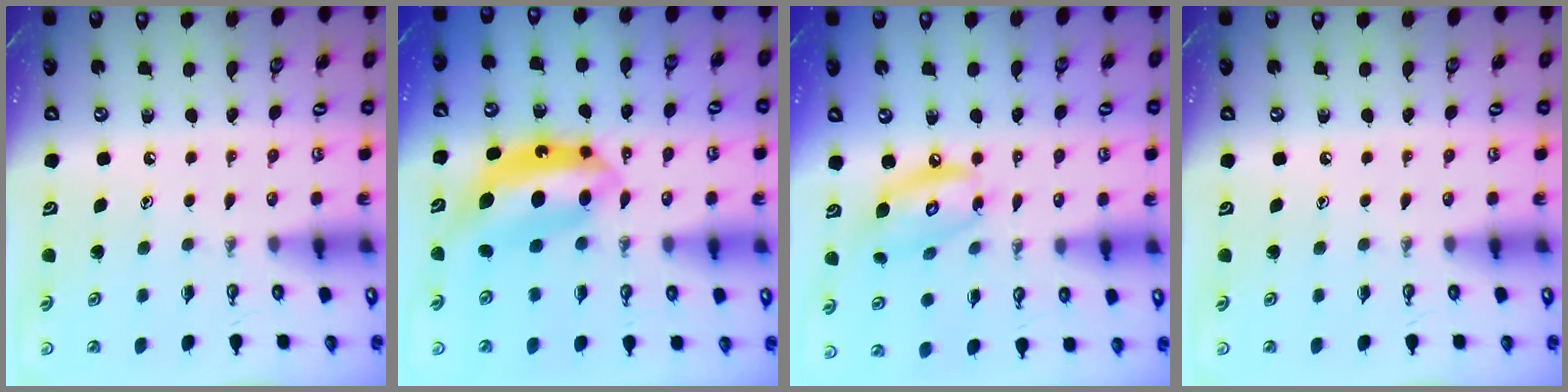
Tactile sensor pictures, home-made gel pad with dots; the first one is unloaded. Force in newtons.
{"total": 10.5, "press": 10.4, "slide": 0.7}
{"total": 11.0, "press": 11.0, "slide": 0.9}
{"total": 0.0}